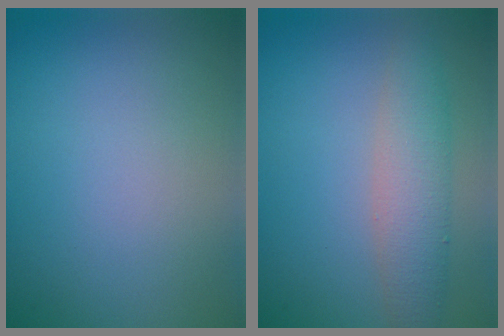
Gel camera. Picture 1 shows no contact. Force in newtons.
{"total": 3.7, "press": 3.7, "slide": 0.1}